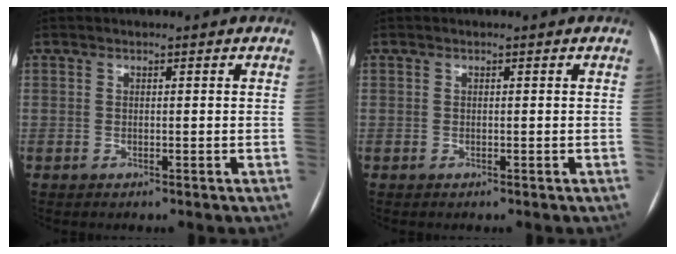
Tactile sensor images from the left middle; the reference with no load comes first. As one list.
[{"total": 0.0}]